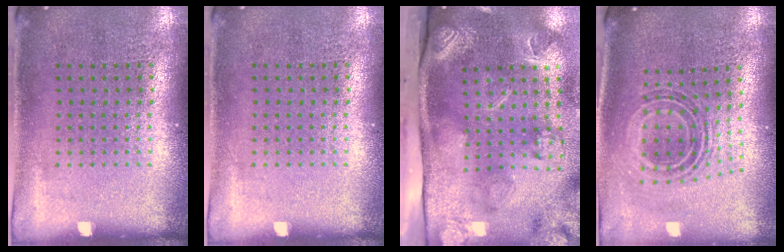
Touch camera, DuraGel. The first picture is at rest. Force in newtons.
{"total": 0.0}
{"total": 4.5, "press": 3.3, "slide": 3.0}
{"total": 0.9, "press": 0.8, "slide": 0.4}